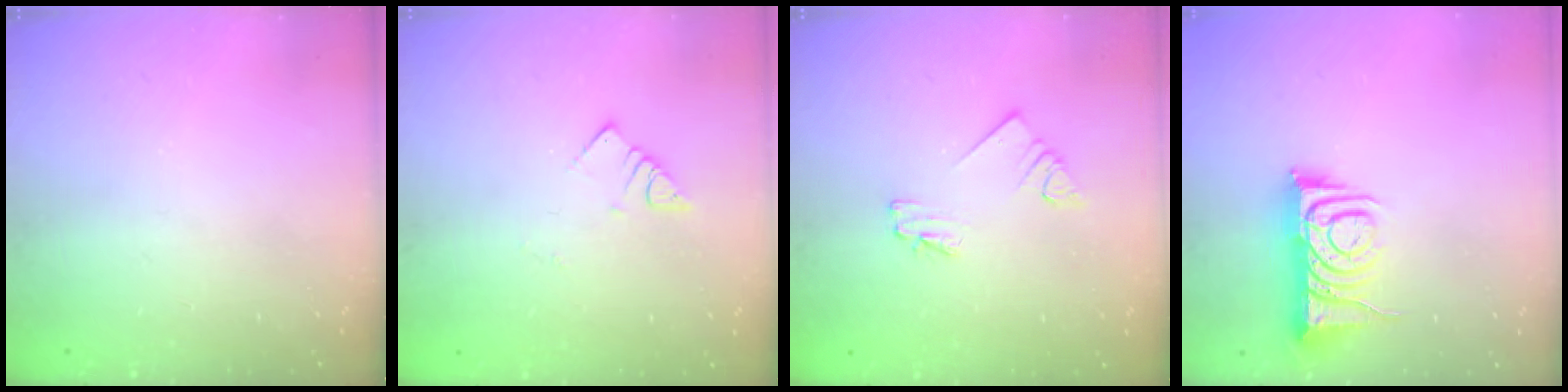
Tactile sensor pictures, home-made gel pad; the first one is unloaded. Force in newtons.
{"total": 2.4, "press": 2.4, "slide": 0.4}
{"total": 1.7, "press": 1.7, "slide": 0.1}
{"total": 8.4, "press": 8.3, "slide": 1.3}